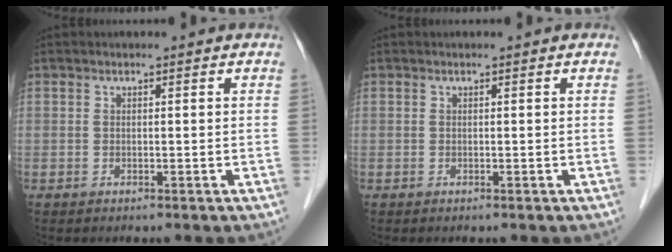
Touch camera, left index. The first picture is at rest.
{"total": 0.0}